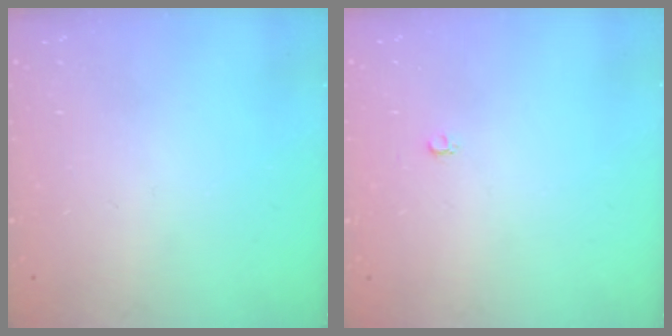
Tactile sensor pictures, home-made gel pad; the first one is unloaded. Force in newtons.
{"total": 2.6, "press": 2.6, "slide": 0.3}